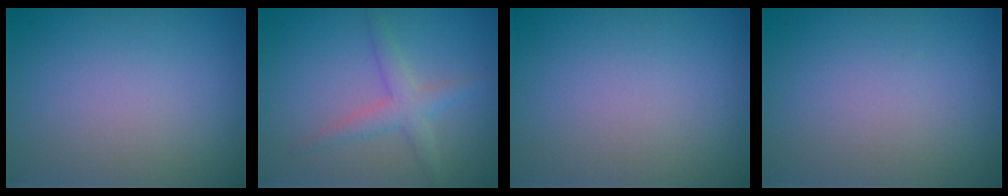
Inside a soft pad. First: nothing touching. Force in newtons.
{"total": 2.5, "press": 2.5, "slide": 0.1}
{"total": 0.0}
{"total": 0.0}